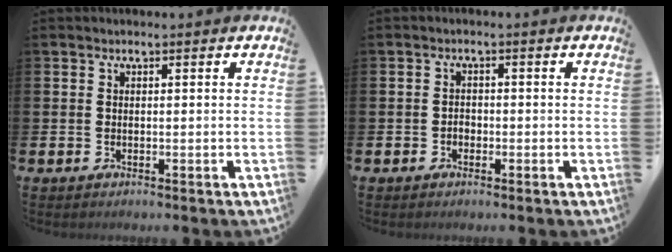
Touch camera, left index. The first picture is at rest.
{"total": 1.3, "force": [-0.6, 1.0, 0.5], "torque": [-0.007, 0.001, -0.014]}